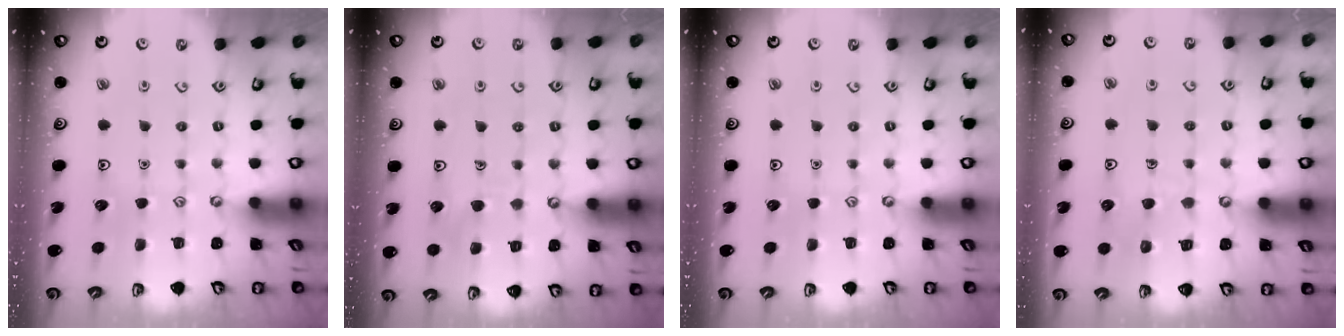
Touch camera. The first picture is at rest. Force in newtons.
{"total": 5.8, "press": 5.7, "slide": 0.6}
{"total": 0.0}
{"total": 6.6, "press": 6.6, "slide": 0.5}